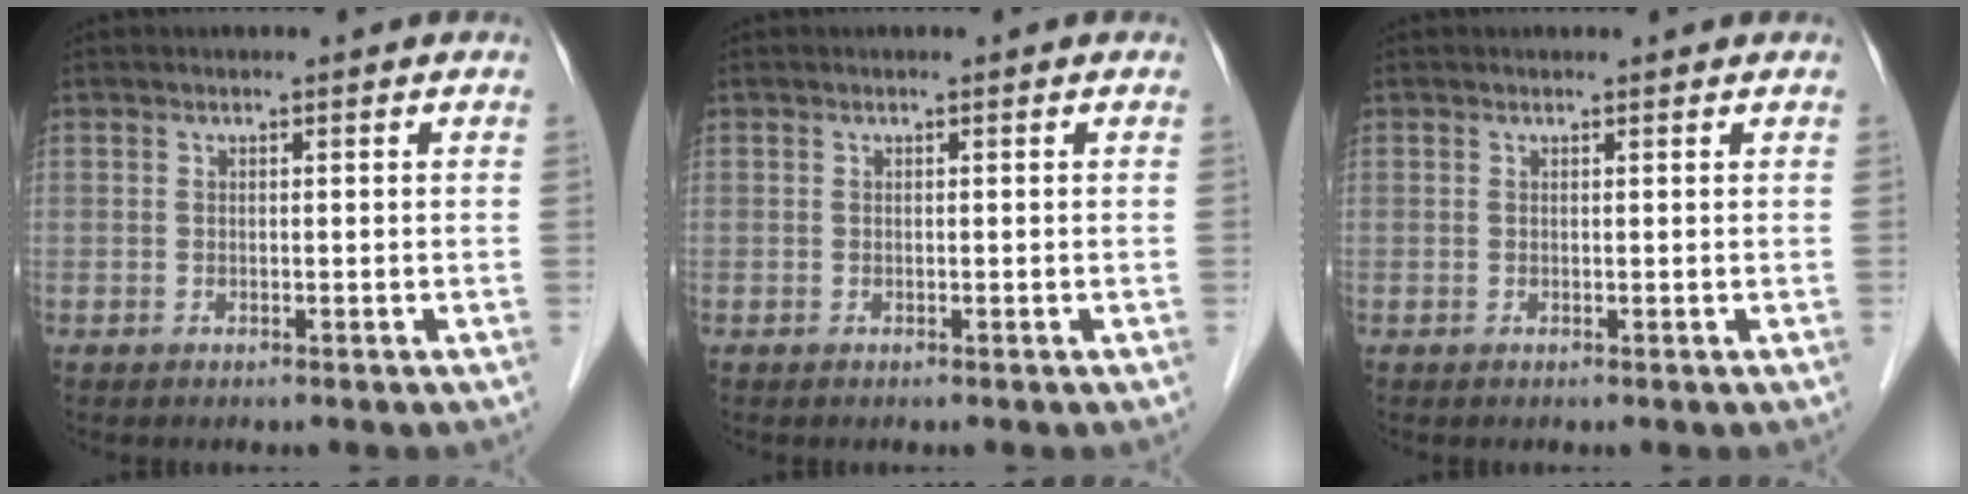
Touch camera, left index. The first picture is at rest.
{"total": 0.0}
{"total": 0.9, "force": [0.9, 0.1, 0.0], "torque": [-0.008, 0.004, 0.011]}